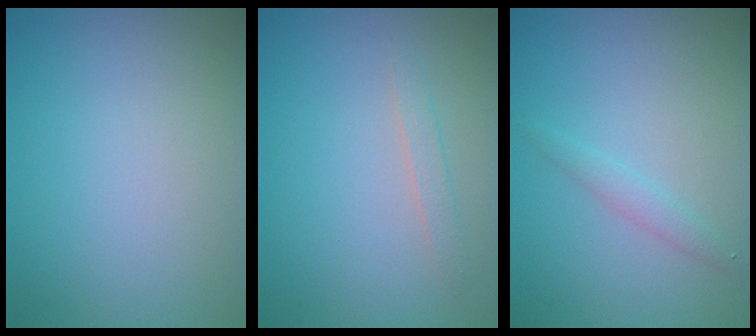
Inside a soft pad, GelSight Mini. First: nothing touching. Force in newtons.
{"total": 1.1, "press": 1.1, "slide": 0.0}
{"total": 1.3, "press": 1.3, "slide": 0.0}